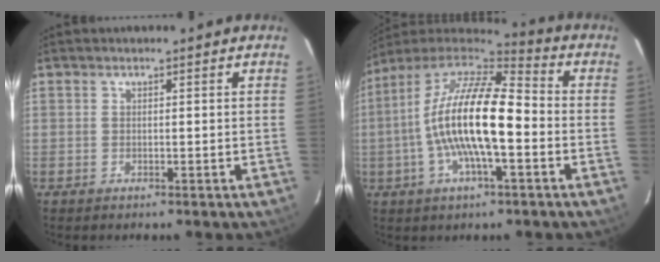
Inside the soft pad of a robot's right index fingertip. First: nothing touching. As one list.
[{"total": 17.8, "force": [-2.6, 4.9, 16.9], "torque": [-0.306, 0.003, -0.059]}]